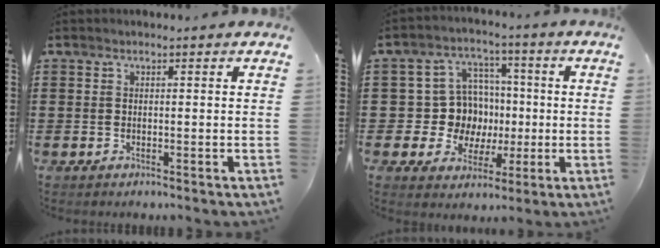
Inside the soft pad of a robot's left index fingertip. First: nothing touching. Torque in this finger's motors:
{"motor_torque": [0.64, 0.44, 0.37, 0.04]}